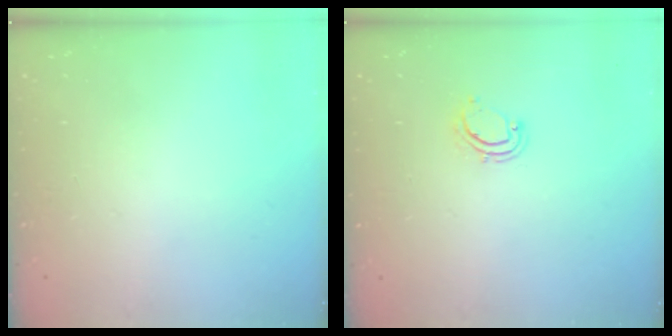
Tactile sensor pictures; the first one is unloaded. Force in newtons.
{"total": 4.6, "press": 4.6, "slide": 0.3}